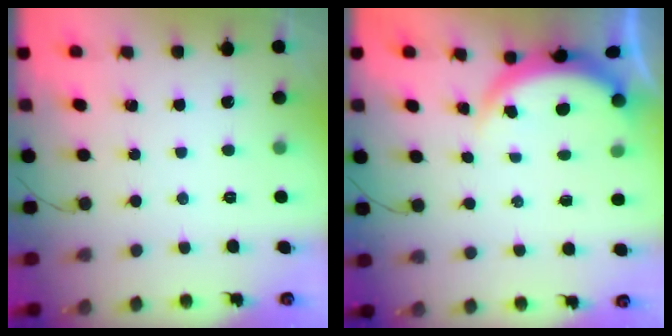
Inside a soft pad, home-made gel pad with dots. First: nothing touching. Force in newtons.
{"total": 4.3, "press": 4.3, "slide": 0.3}